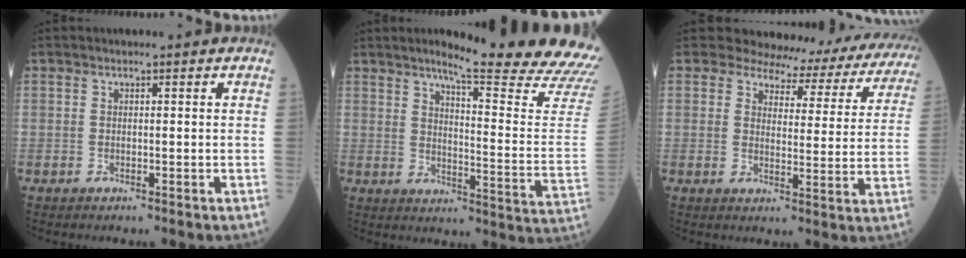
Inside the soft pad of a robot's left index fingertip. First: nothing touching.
{"total": 20.9, "force": [18.8, -1.6, 8.9], "torque": [-0.130, -0.116, 0.222]}
{"total": 15.8, "force": [15.0, 4.5, 1.9], "torque": [0.003, -0.053, 0.142]}